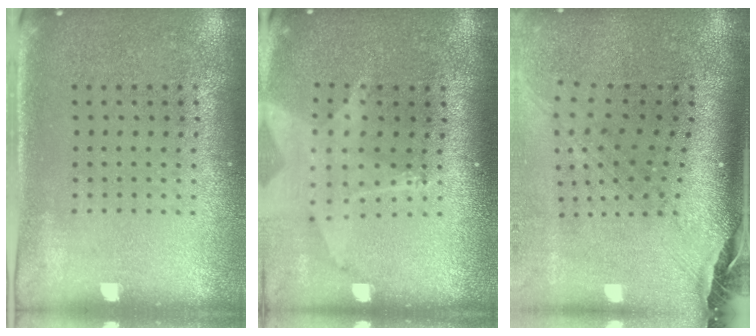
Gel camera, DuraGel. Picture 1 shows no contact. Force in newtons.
{"total": 1.8, "press": 1.5, "slide": 1.1}
{"total": 2.5, "press": 1.7, "slide": 1.8}